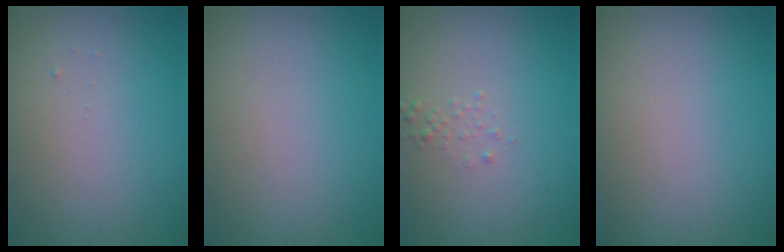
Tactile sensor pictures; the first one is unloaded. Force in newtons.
{"total": 0.0}
{"total": 0.8, "press": 0.8, "slide": 0.1}
{"total": 0.0}